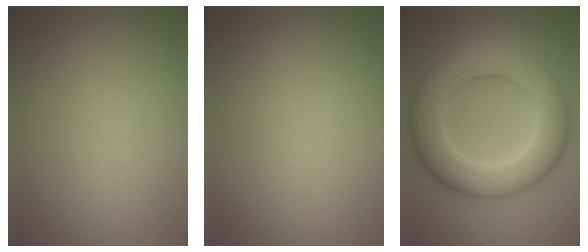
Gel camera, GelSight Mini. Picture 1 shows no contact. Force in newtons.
{"total": 0.0}
{"total": 10.4, "press": 10.4, "slide": 0.2}